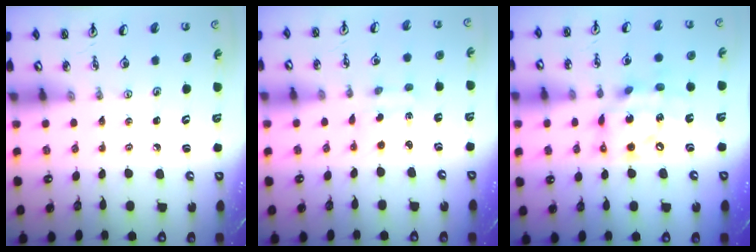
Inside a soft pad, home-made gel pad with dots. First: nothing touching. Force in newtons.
{"total": 2.1, "press": 2.0, "slide": 0.7}
{"total": 14.8, "press": 14.7, "slide": 1.7}